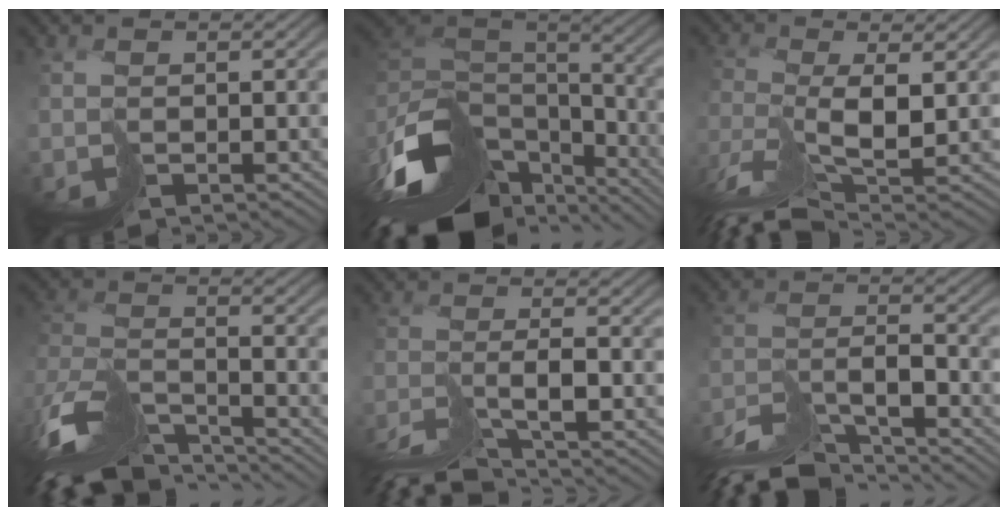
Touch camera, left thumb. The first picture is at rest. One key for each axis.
{"total": 15.4, "fx": -8.7, "fy": 7.4, "fz": 10.3, "tx": -0.256, "ty": -0.017, "tz": -0.127}
{"total": 6.8, "fx": -3.5, "fy": 0.9, "fz": 5.7, "tx": -0.119, "ty": -0.014, "tz": -0.070}
{"total": 12.8, "fx": -10.7, "fy": 3.6, "fz": 6.1, "tx": -0.167, "ty": -0.013, "tz": -0.177}
{"total": 6.4, "fx": -5.7, "fy": -0.1, "fz": 3.0, "tx": -0.048, "ty": 0.001, "tz": -0.105}
{"total": 10.3, "fx": -9.2, "fy": 1.7, "fz": 4.5, "tx": -0.086, "ty": -0.001, "tz": -0.170}